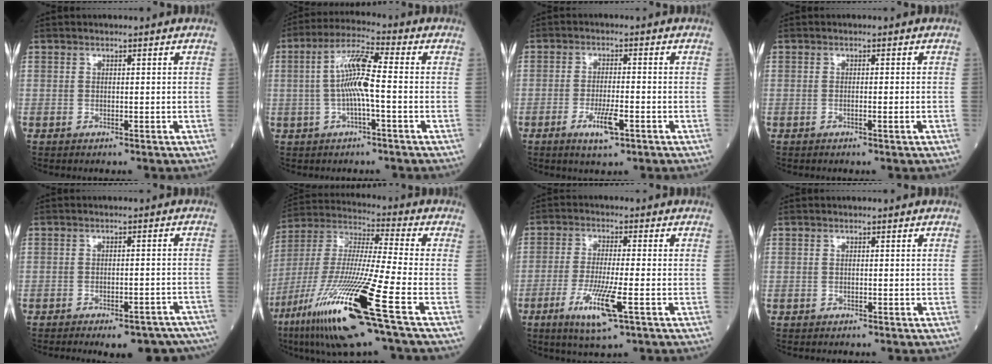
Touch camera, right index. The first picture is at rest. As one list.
[{"total": 7.8, "force": [-0.7, 0.8, 7.7], "torque": [-0.155, 0.016, -0.018]}, {"total": 4.9, "force": [-2.5, 1.0, 4.1], "torque": [-0.081, -0.003, -0.043]}, {"total": 0.9, "force": [-0.4, -0.2, 0.7], "torque": [-0.019, -0.002, -0.004]}, {"total": 14.3, "force": [-12.1, 4.2, 6.4], "torque": [-0.055, 0.015, -0.136]}, {"total": 22.3, "force": [-10.9, 0.2, 19.4], "torque": [-0.403, -0.058, -0.207]}, {"total": 8.3, "force": [-3.7, 0.5, 7.4], "torque": [-0.147, -0.020, -0.064]}, {"total": 0.0}]